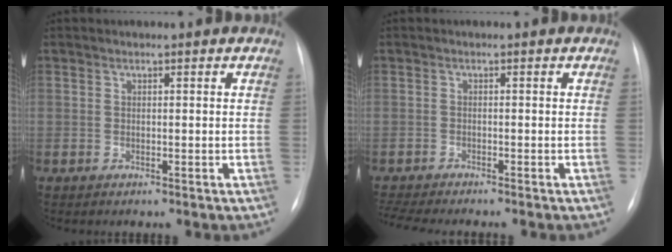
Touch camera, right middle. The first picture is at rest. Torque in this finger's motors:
{"motor_torque": [0.44, -0.44, 0.10, 0.02]}